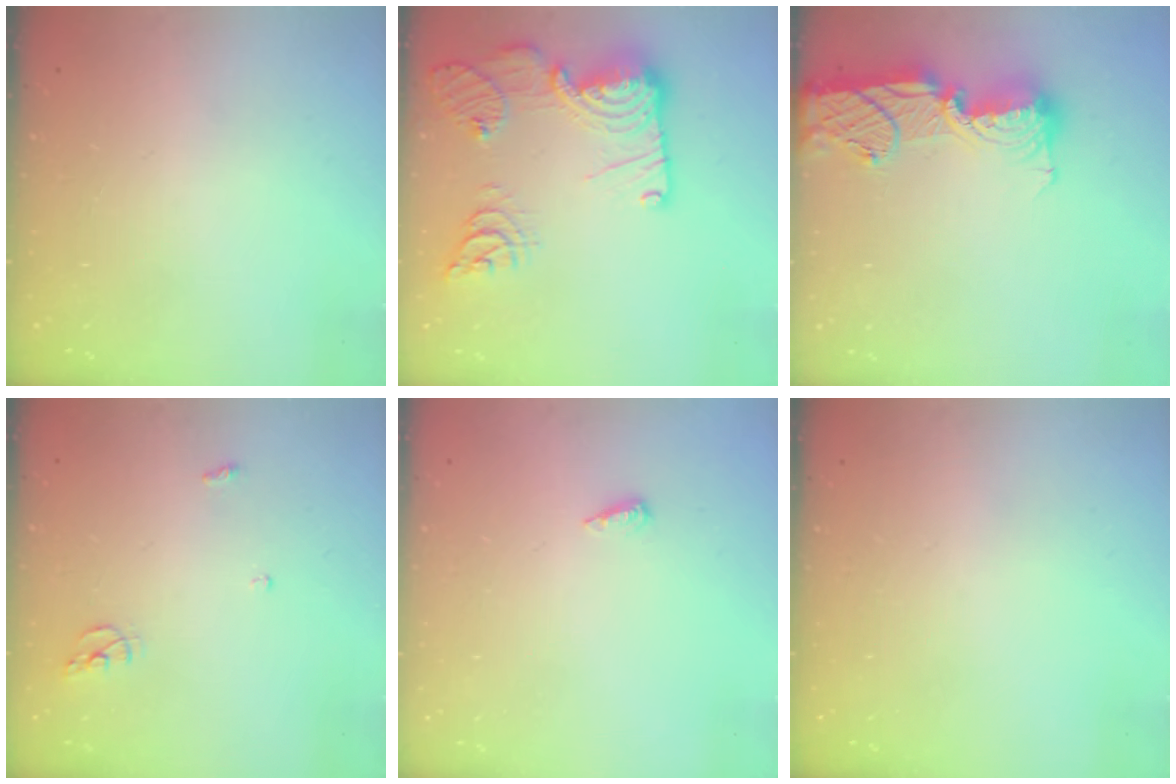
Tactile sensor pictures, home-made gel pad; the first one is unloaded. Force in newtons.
{"total": 22.8, "press": 22.7, "slide": 2.3}
{"total": 17.0, "press": 16.3, "slide": 4.7}
{"total": 5.5, "press": 5.5, "slide": 0.2}
{"total": 6.0, "press": 6.0, "slide": 0.6}
{"total": 0.0}